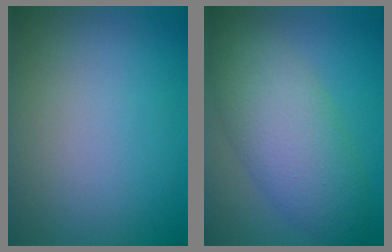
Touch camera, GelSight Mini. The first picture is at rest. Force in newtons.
{"total": 7.2, "press": 7.2, "slide": 0.1}